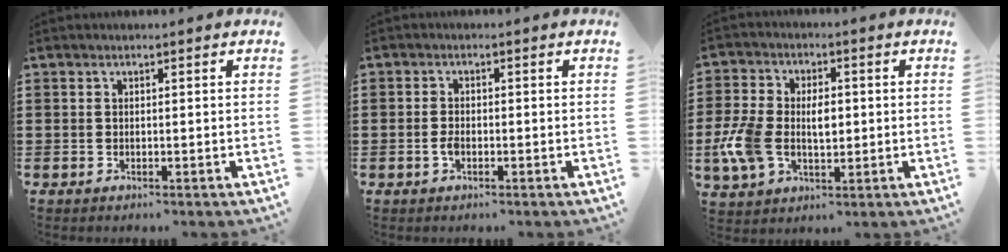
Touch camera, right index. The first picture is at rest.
{"total": 1.9, "force": [-0.7, 1.0, 1.5], "torque": [-0.036, -0.002, -0.014]}
{"total": 8.0, "force": [-0.5, 5.1, 6.1], "torque": [-0.148, 0.003, -0.015]}